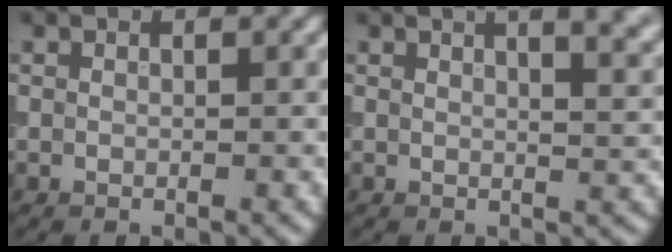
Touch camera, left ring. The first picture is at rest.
{"total": 9.7, "force": [5.4, 4.7, 6.6], "torque": [-0.009, 0.059, 0.030]}